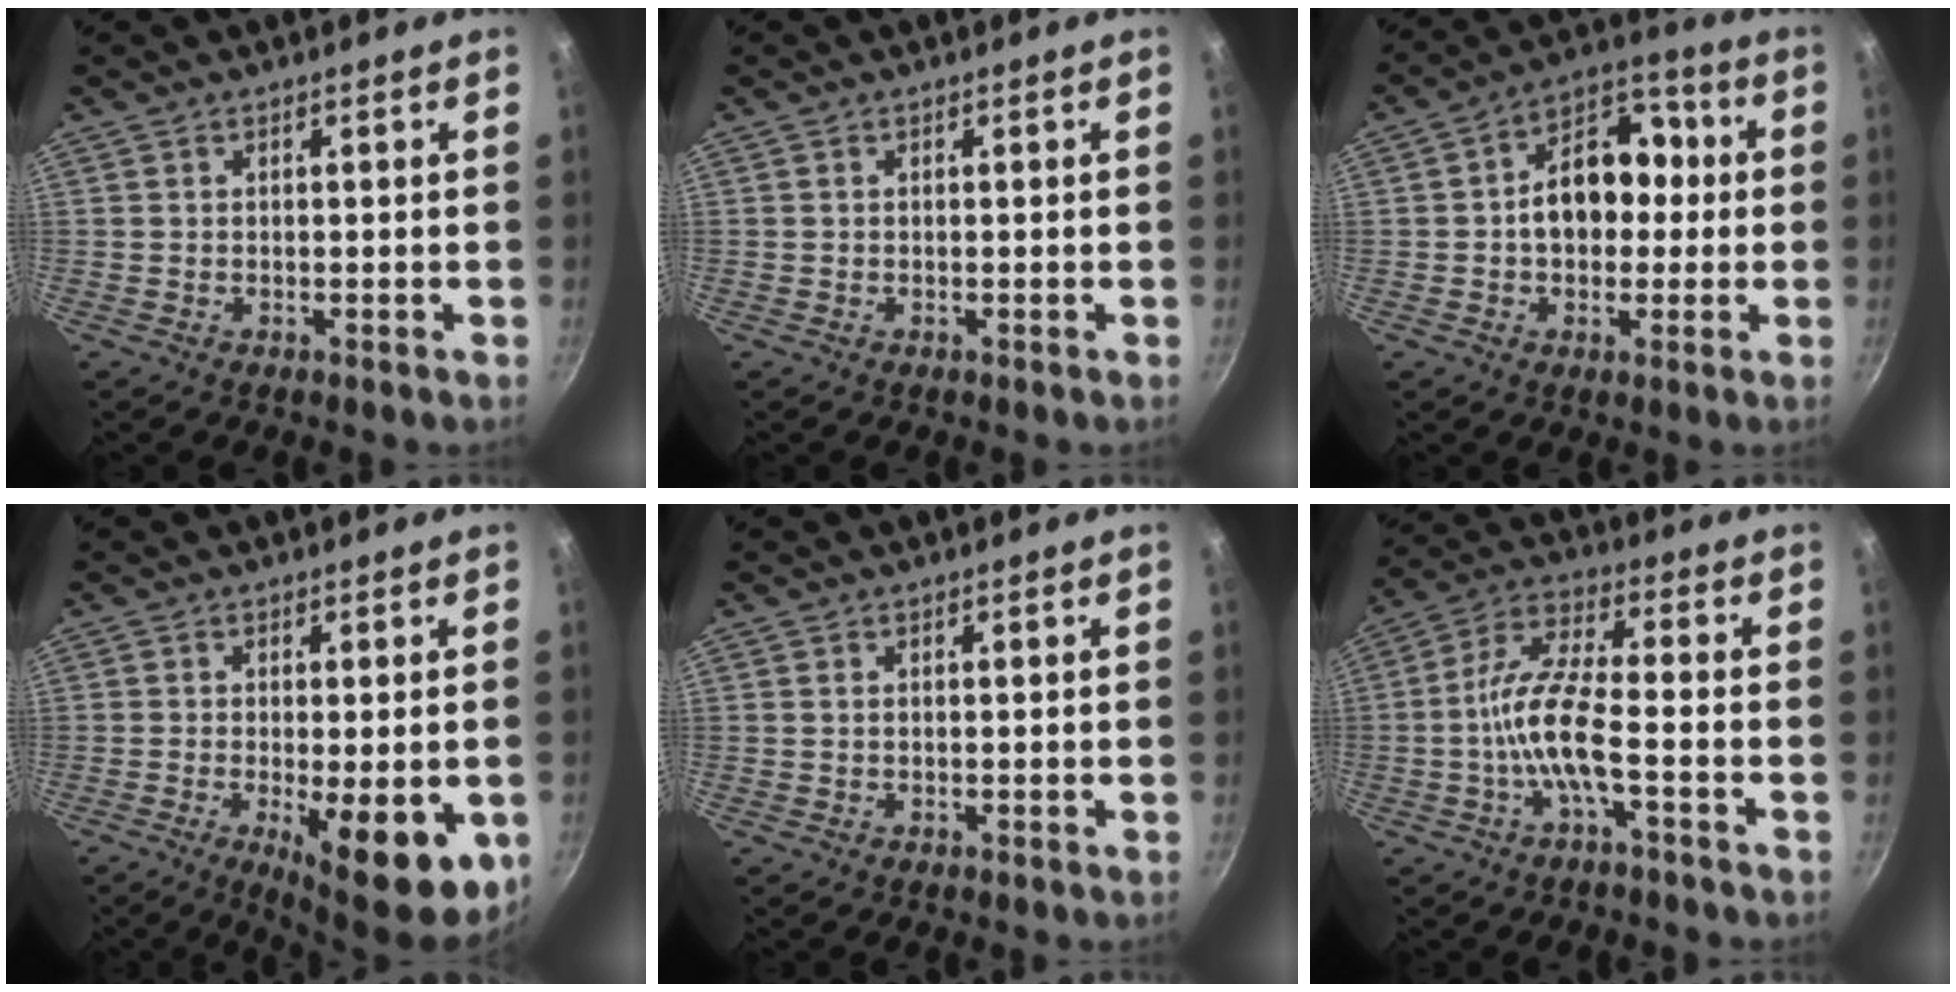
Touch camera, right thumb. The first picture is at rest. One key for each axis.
{"total": 0.0}
{"total": 13.3, "fx": 0.4, "fy": 9.1, "fz": 9.8, "tx": -0.114, "ty": 0.035, "tz": -0.003}
{"total": 14.8, "fx": -4.8, "fy": 5.1, "fz": 13.0, "tx": -0.143, "ty": -0.015, "tz": -0.051}
{"total": 0.0}
{"total": 10.6, "fx": -2.9, "fy": 2.9, "fz": 9.8, "tx": -0.214, "ty": 0.040, "tz": -0.058}